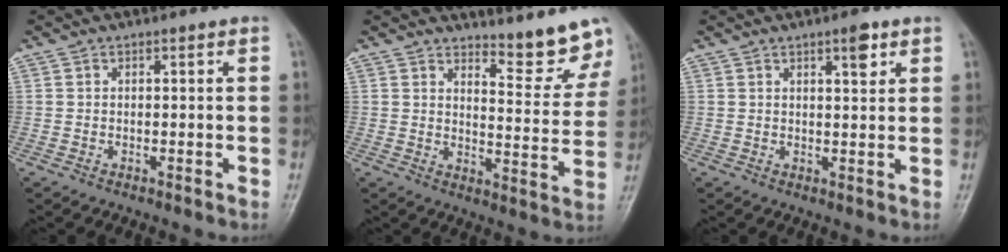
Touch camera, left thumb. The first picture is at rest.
{"total": 8.9, "force": [8.2, 1.8, 3.1], "torque": [-0.014, -0.080, 0.107]}
{"total": 3.5, "force": [2.0, 1.1, 2.7], "torque": [-0.031, -0.010, 0.030]}